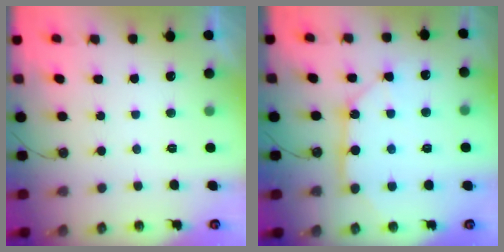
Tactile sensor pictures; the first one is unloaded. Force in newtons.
{"total": 12.6, "press": 12.5, "slide": 1.1}